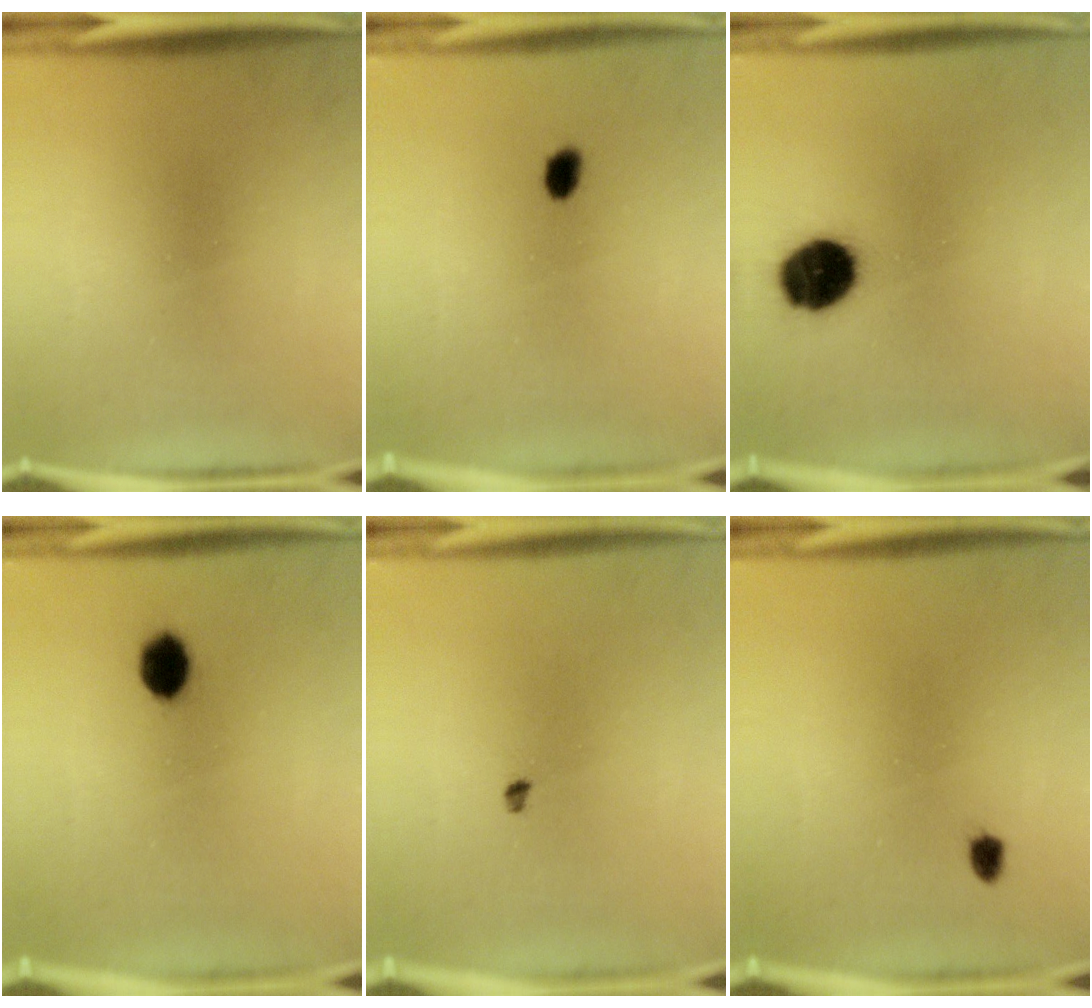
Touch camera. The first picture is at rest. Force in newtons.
{"total": 1.8}
{"total": 11.9}
{"total": 5.4}
{"total": 1.1}
{"total": 1.2}